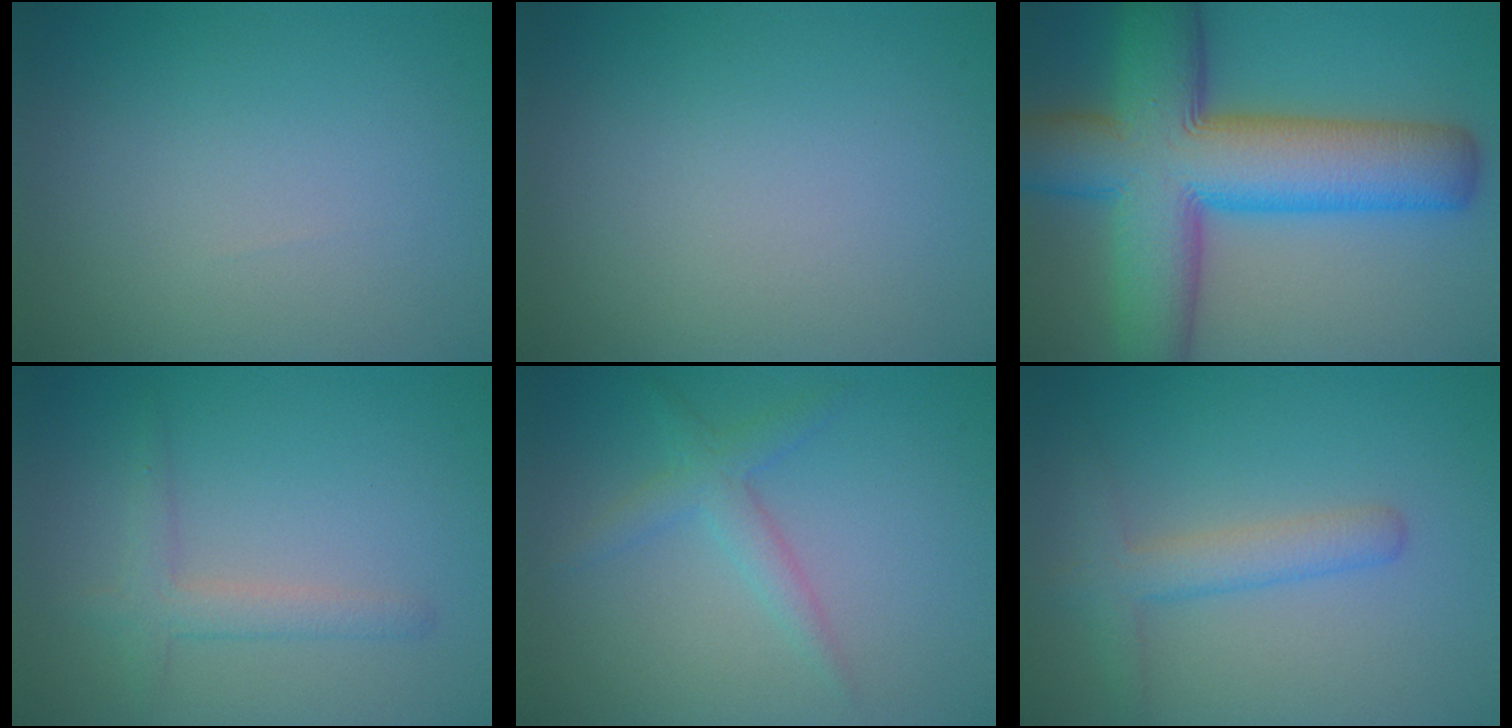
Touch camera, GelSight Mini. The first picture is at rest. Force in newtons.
{"total": 0.0}
{"total": 14.5, "press": 14.5, "slide": 0.4}
{"total": 2.1, "press": 2.1, "slide": 0.1}
{"total": 2.2, "press": 2.2, "slide": 0.1}
{"total": 2.9, "press": 2.9, "slide": 0.2}